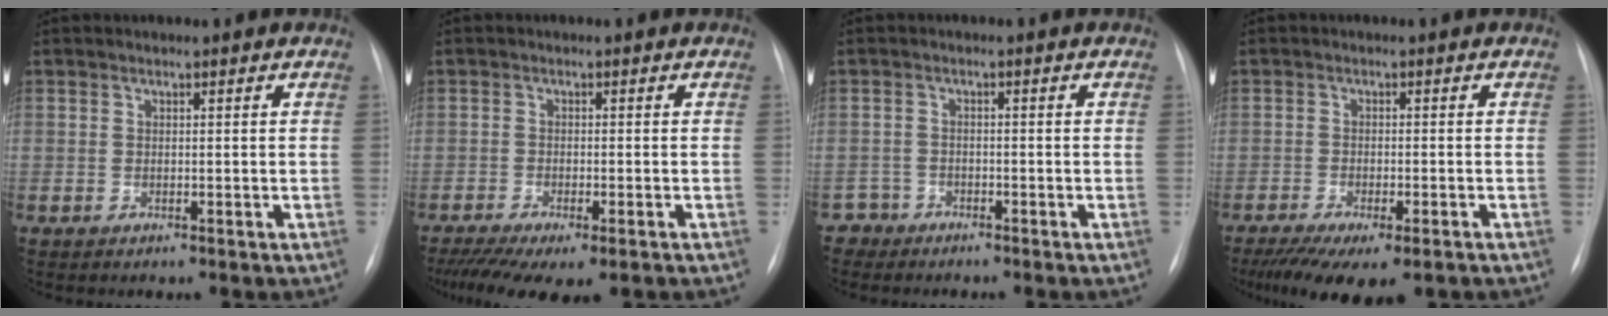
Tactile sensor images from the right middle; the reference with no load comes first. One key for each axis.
{"total": 10.6, "fx": -7.6, "fy": 3.0, "fz": 6.7, "tx": -0.111, "ty": -0.015, "tz": -0.112}
{"total": 2.4, "fx": -1.8, "fy": 1.2, "fz": -1.0, "tx": 0.016, "ty": 0.006, "tz": -0.036}
{"total": 11.2, "fx": -7.9, "fy": 3.4, "fz": 7.1, "tx": -0.115, "ty": -0.018, "tz": -0.116}